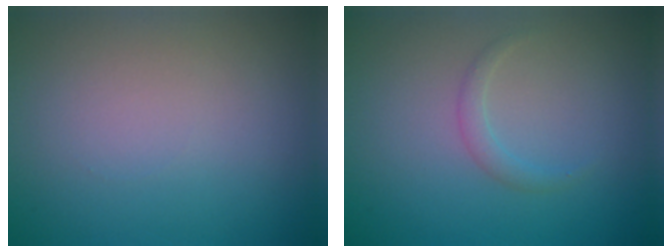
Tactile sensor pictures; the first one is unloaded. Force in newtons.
{"total": 1.1, "press": 1.1, "slide": 0.1}